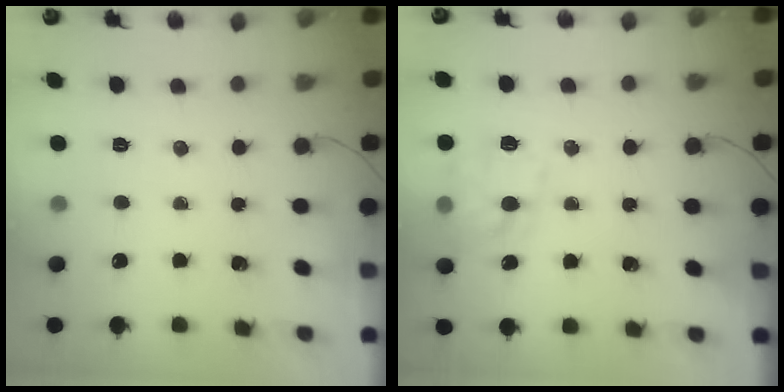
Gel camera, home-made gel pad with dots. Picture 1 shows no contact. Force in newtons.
{"total": 12.3, "press": 12.3, "slide": 0.2}